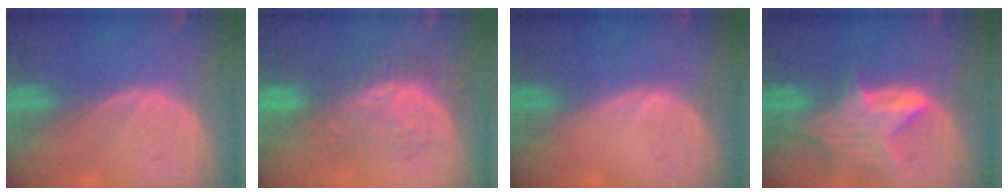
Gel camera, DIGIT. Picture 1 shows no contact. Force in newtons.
{"total": 9.4, "press": 8.5, "slide": 4.0}
{"total": 0.5, "press": 0.1, "slide": 0.5}
{"total": 8.2, "press": 7.3, "slide": 3.7}